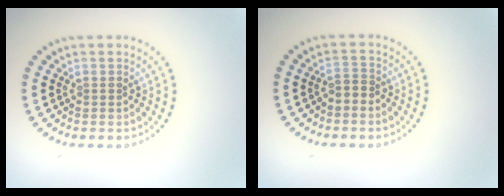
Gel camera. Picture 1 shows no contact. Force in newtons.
{"total": 1.2, "press": 1.0, "slide": 0.7}